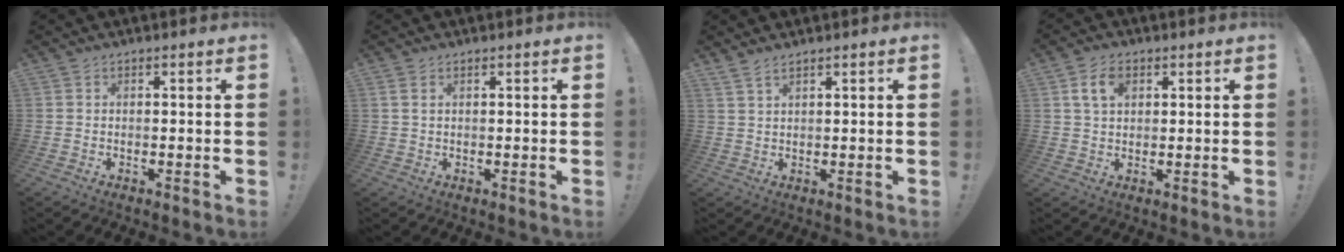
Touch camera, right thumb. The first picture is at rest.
{"total": 1.5, "force": [0.7, 0.6, 1.2], "torque": [-0.029, 0.004, 0.014]}
{"total": 2.7, "force": [2.2, 0.4, 1.5], "torque": [-0.040, -0.007, 0.042]}
{"total": 6.4, "force": [2.3, 4.1, 4.3], "torque": [-0.074, 0.004, 0.045]}